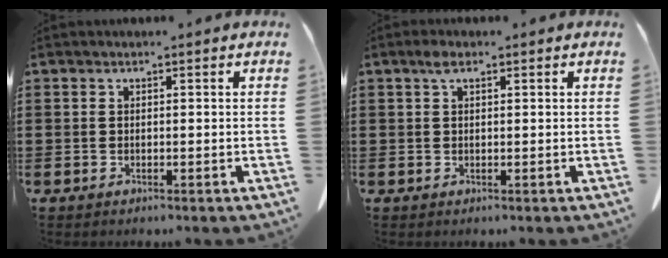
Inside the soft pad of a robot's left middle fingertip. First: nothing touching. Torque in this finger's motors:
{"motor_torque": [1.25, 0.89, 0.12, 0.04]}